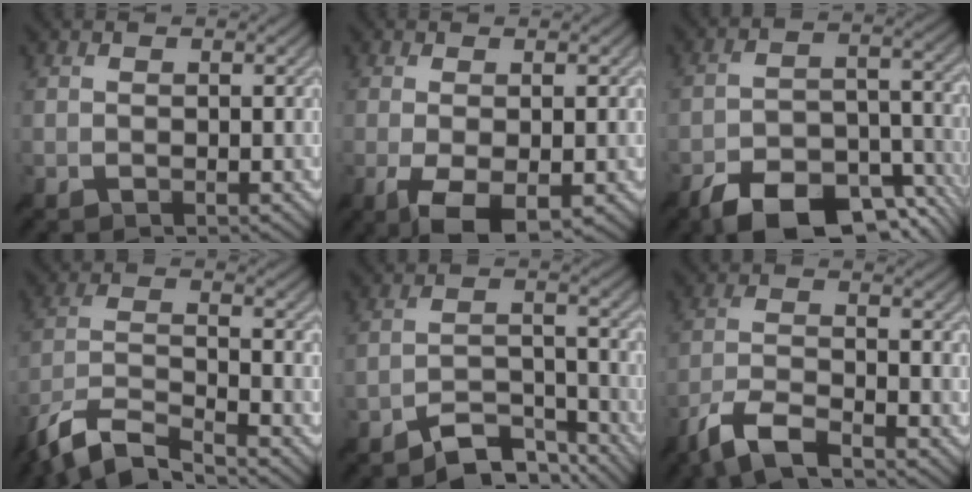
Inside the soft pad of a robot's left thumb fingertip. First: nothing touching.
{"total": 6.3, "force": [-2.2, 1.9, 5.5], "torque": [-0.108, -0.006, -0.035]}
{"total": 12.5, "force": [-8.6, 5.0, 7.6], "torque": [-0.130, -0.003, -0.151]}
{"total": 9.9, "force": [-7.9, 2.3, 5.5], "torque": [-0.118, -0.006, -0.163]}
{"total": 7.1, "force": [-5.6, 2.4, 3.7], "torque": [-0.065, 0.005, -0.105]}
{"total": 6.6, "force": [-4.9, 1.5, 4.2], "torque": [-0.091, -0.003, -0.107]}